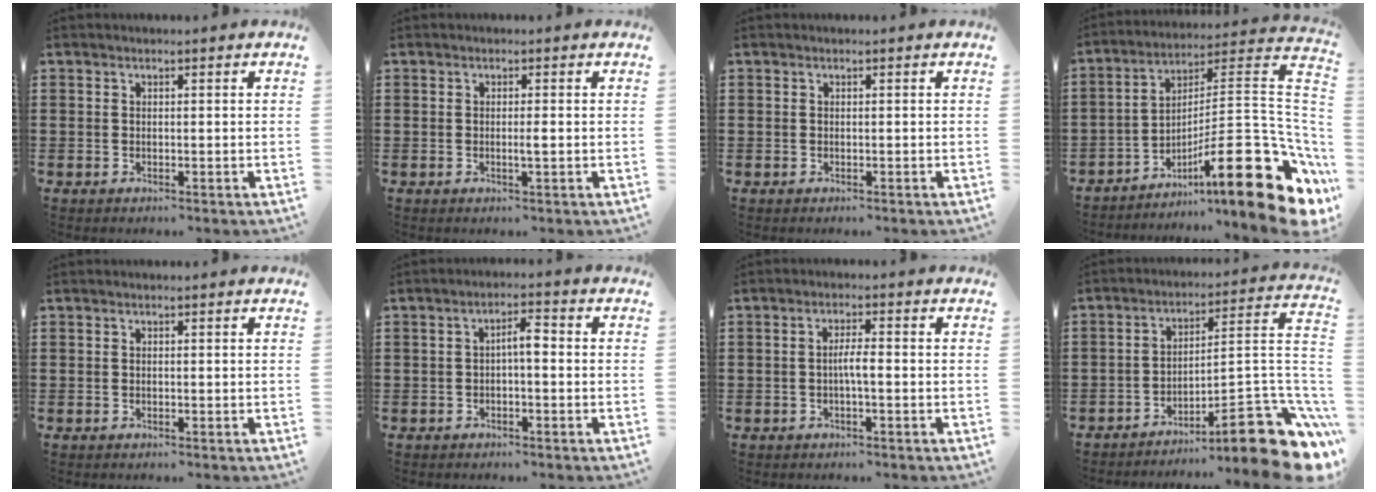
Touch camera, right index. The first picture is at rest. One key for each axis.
{"total": 1.2, "fx": -0.2, "fy": 0.0, "fz": 1.2, "tx": -0.022, "ty": -0.002, "tz": -0.004}
{"total": 0.0}
{"total": 18.9, "fx": -7.9, "fy": 4.2, "fz": 16.7, "tx": -0.243, "ty": 0.001, "tz": -0.129}
{"total": 0.0}
{"total": 2.9, "fx": -0.5, "fy": 0.8, "fz": 2.8, "tx": -0.052, "ty": 0.008, "tz": -0.012}
{"total": 2.6, "fx": -0.6, "fy": 0.3, "fz": 2.5, "tx": -0.052, "ty": -0.003, "tz": -0.013}
{"total": 11.9, "fx": -7.2, "fy": 2.7, "fz": 9.1, "tx": -0.116, "ty": -0.003, "tz": -0.127}